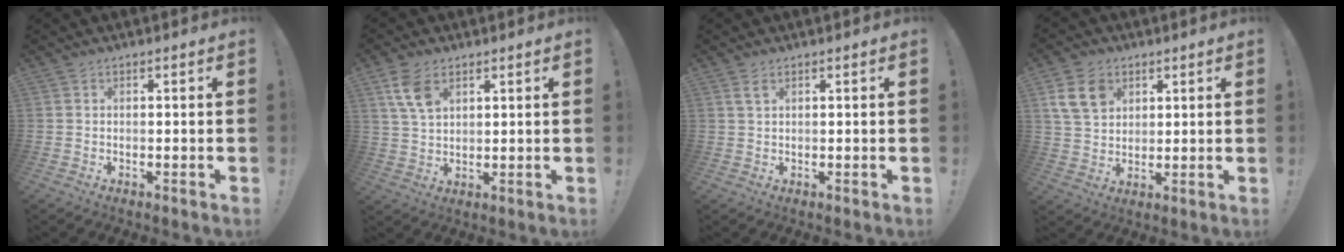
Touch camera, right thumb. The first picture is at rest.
{"total": 7.9, "force": [4.0, 4.7, 5.0], "torque": [-0.093, -0.012, 0.078]}
{"total": 2.5, "force": [1.2, 0.9, 2.0], "torque": [-0.035, -0.001, 0.020]}
{"total": 10.7, "force": [5.1, 7.8, 5.3], "torque": [-0.099, -0.014, 0.102]}